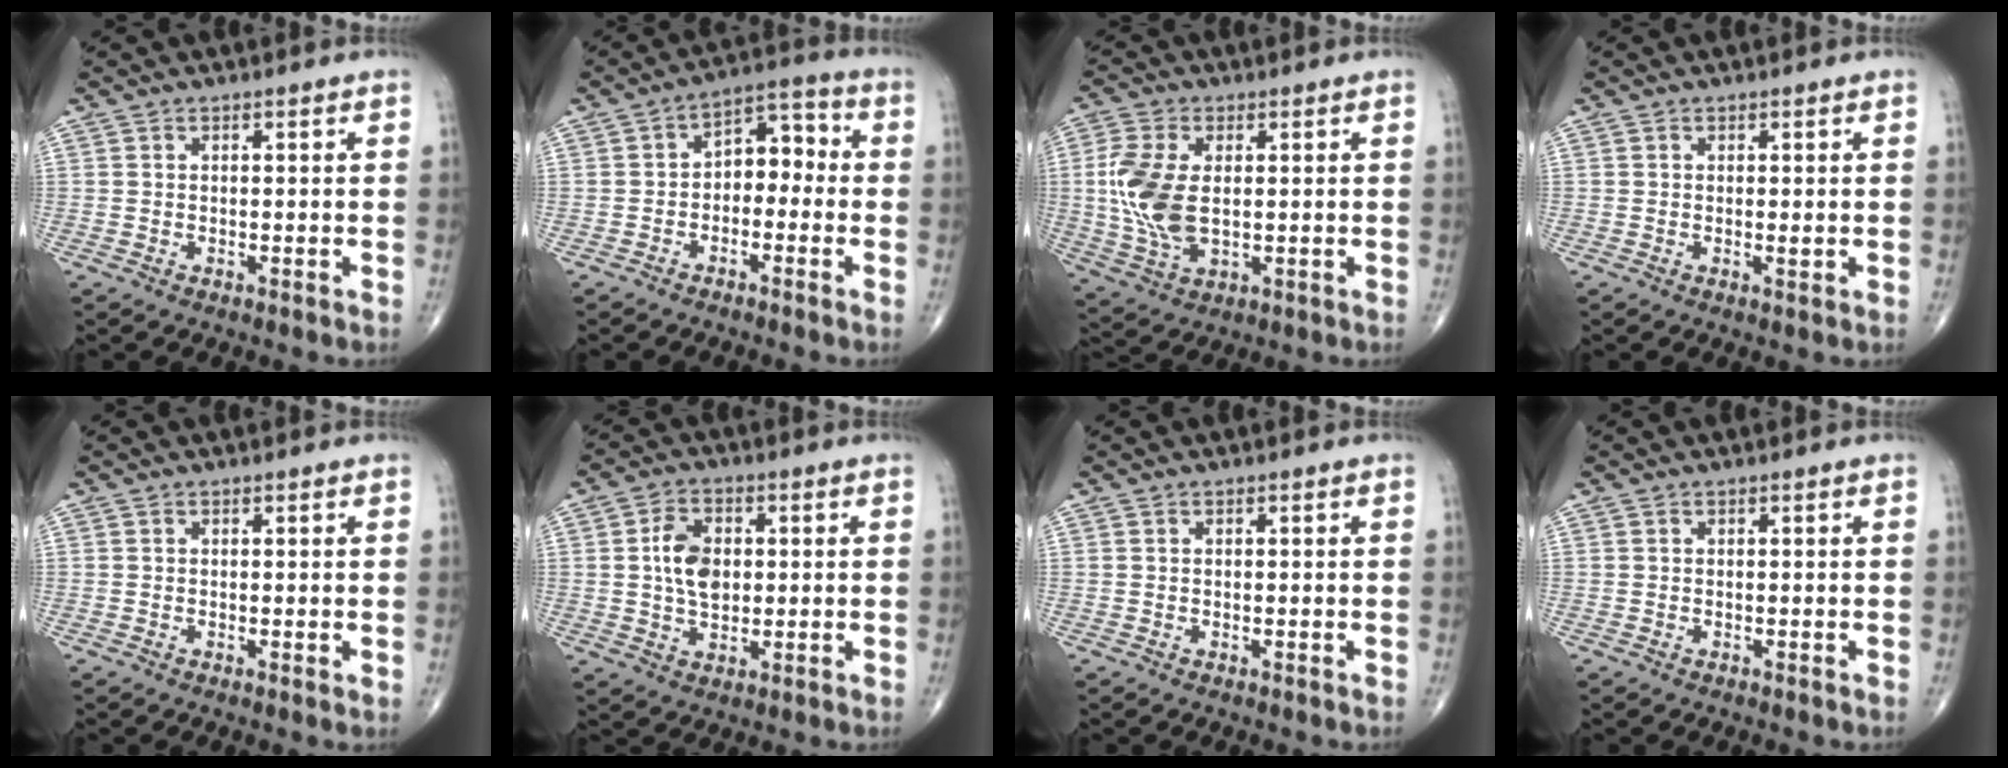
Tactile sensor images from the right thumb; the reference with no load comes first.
{"total": 7.4, "force": [-1.1, 4.9, 5.4], "torque": [-0.055, 0.043, -0.034]}
{"total": 11.6, "force": [0.6, 6.5, 9.6], "torque": [-0.217, -0.006, 0.018]}
{"total": 0.8, "force": [0.0, 0.2, 0.7], "torque": [-0.012, -0.004, -0.001]}
{"total": 0.6, "force": [0.2, 0.2, 0.5], "torque": [-0.009, -0.002, 0.000]}
{"total": 7.7, "force": [0.8, 5.0, 5.7], "torque": [-0.091, 0.002, 0.013]}
{"total": 0.0}
{"total": 0.0}